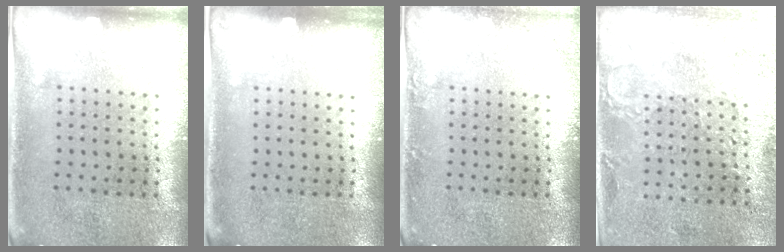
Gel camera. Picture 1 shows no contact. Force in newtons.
{"total": 0.0}
{"total": 1.0, "press": 1.0, "slide": 0.2}
{"total": 2.8, "press": 2.5, "slide": 1.2}